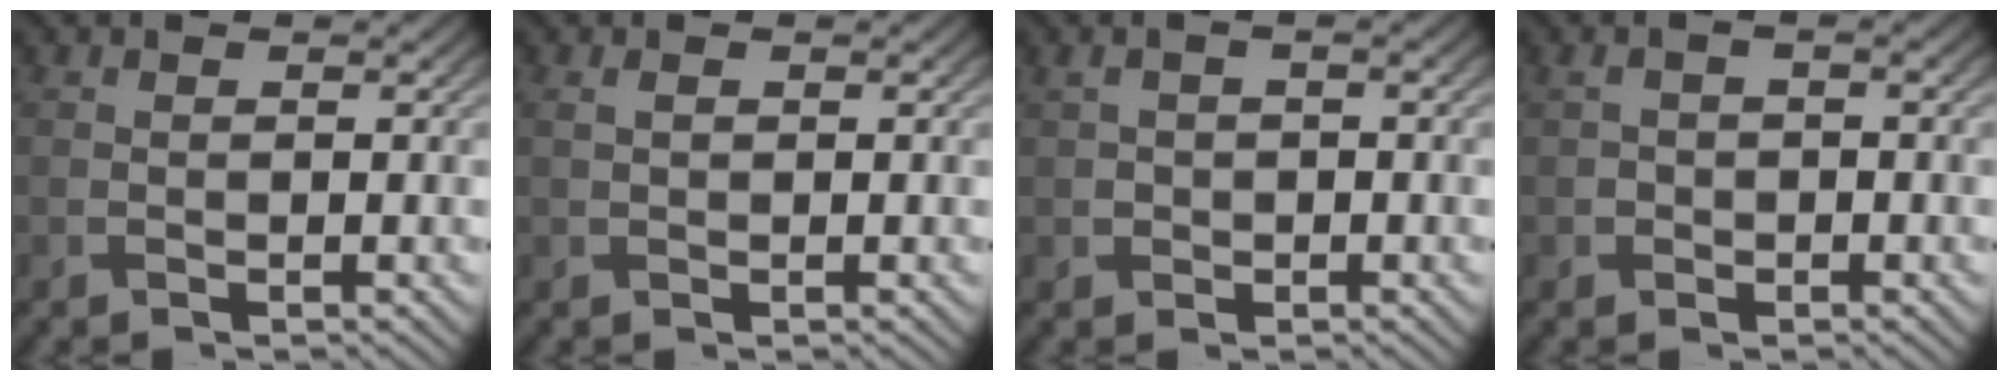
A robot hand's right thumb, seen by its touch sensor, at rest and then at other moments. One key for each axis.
{"total": 1.0, "fx": 0.2, "fy": 0.5, "fz": 0.8, "tx": -0.022, "ty": 0.002, "tz": 0.006}
{"total": 2.2, "fx": -0.1, "fy": 1.5, "fz": 1.6, "tx": -0.039, "ty": 0.004, "tz": 0.000}
{"total": 1.9, "fx": -0.5, "fy": 1.3, "fz": 1.3, "tx": -0.030, "ty": -0.001, "tz": -0.008}